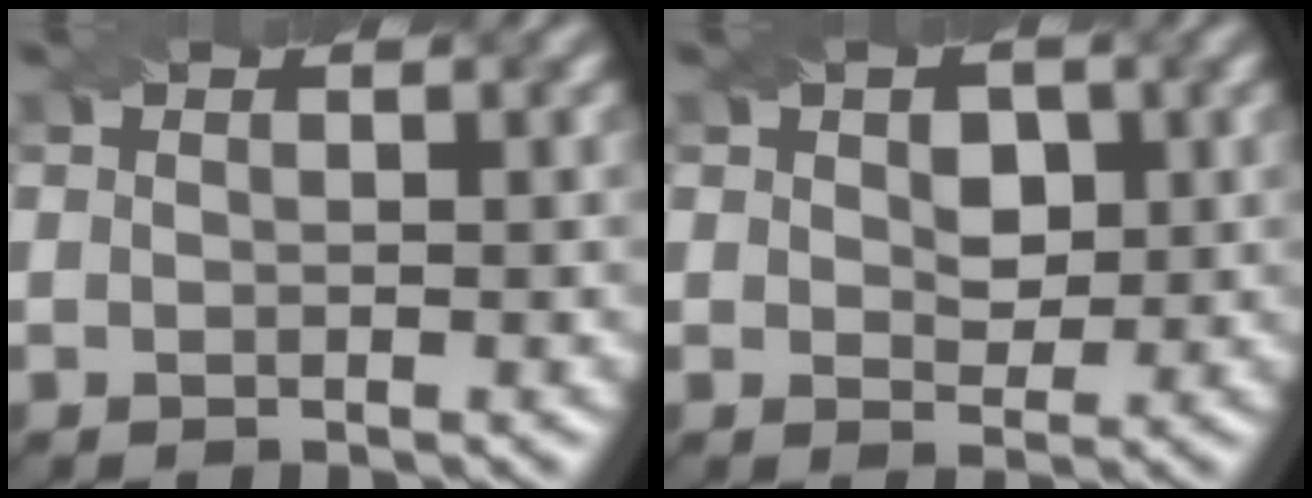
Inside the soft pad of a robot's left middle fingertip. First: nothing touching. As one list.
[{"total": 2.9, "force": [0.7, 2.1, 1.9], "torque": [-0.030, -0.002, 0.008]}]